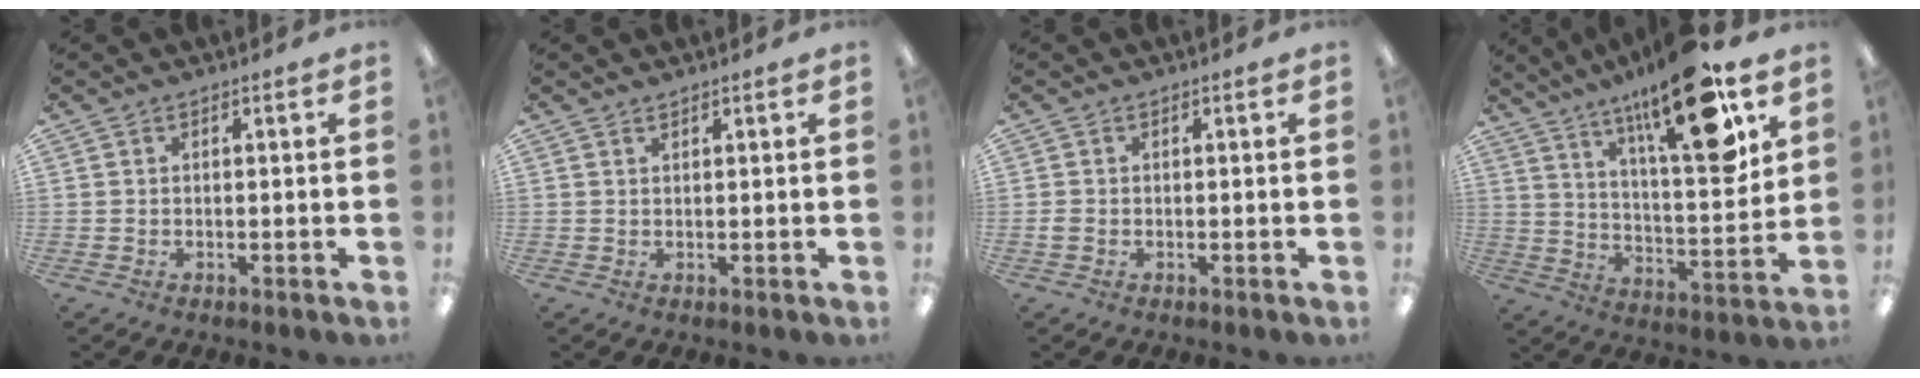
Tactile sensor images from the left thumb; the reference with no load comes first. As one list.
[{"total": 1.0, "force": [1.0, 0.1, 0.3], "torque": [-0.007, -0.001, 0.018]}, {"total": 0.9, "force": [-0.1, 0.7, 0.6], "torque": [-0.011, 0.003, -0.003]}, {"total": 20.8, "force": [13.7, 5.0, 14.8], "torque": [-0.237, -0.077, 0.215]}]